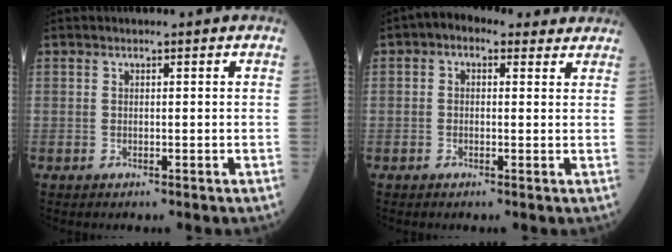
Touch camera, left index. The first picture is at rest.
{"total": 5.2, "force": [3.3, 3.0, 2.6], "torque": [-0.032, 0.034, 0.043]}